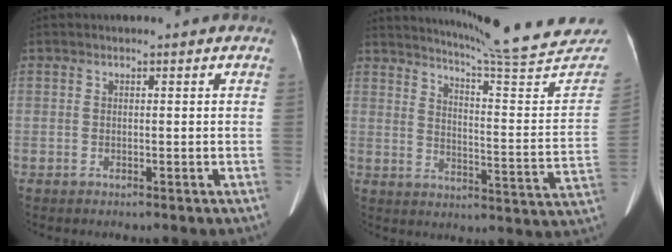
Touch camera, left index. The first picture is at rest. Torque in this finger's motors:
{"motor_torque": [0.00, -2.14, -0.04, 0.04]}